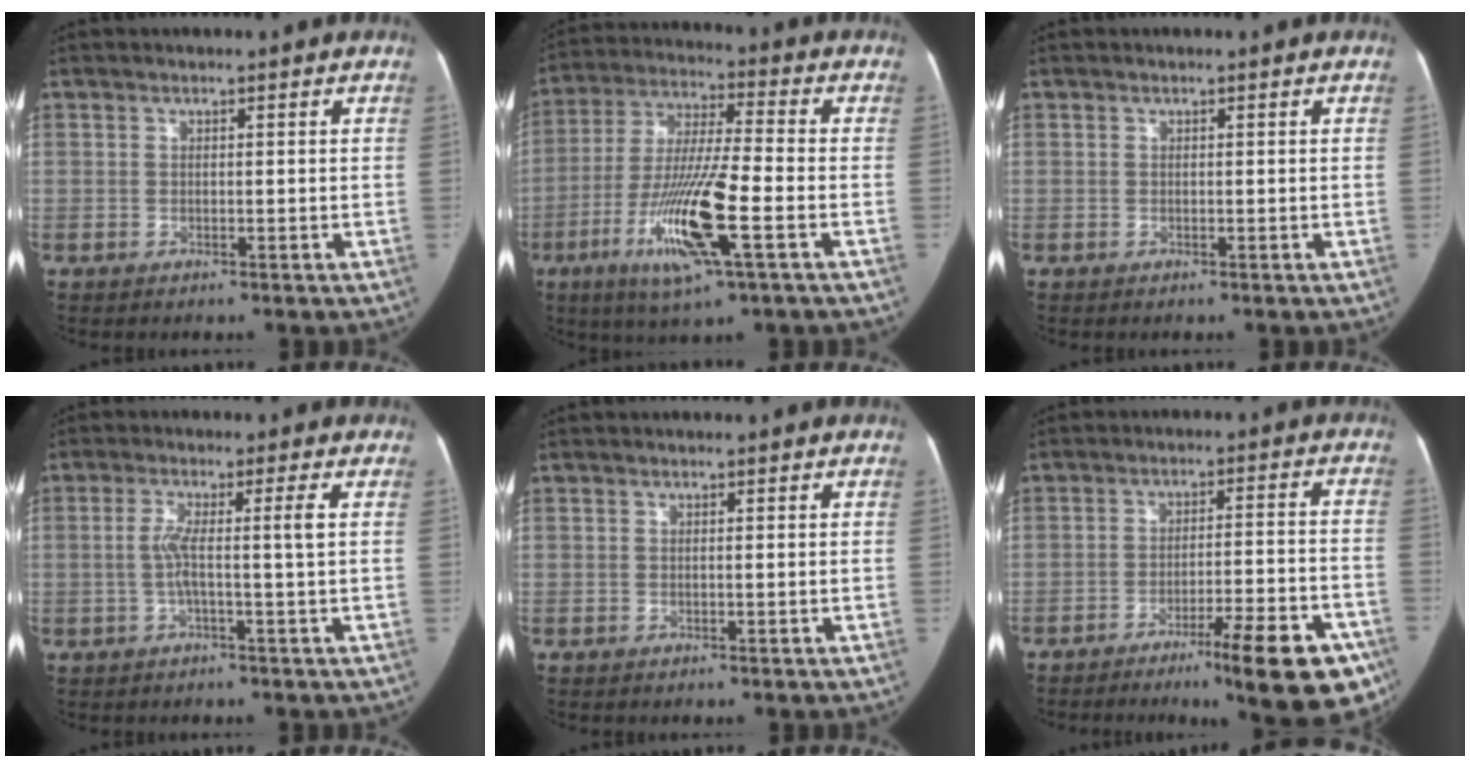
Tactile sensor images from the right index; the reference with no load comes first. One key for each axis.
{"total": 15.0, "fx": -5.2, "fy": 1.0, "fz": 14.0, "tx": -0.281, "ty": -0.019, "tz": -0.098}
{"total": 0.0}
{"total": 4.4, "fx": -0.2, "fy": -0.8, "fz": 4.4, "tx": -0.084, "ty": 0.009, "tz": -0.004}
{"total": 0.0}
{"total": 15.7, "fx": -10.2, "fy": 2.1, "fz": 11.7, "tx": -0.098, "ty": 0.020, "tz": -0.146}